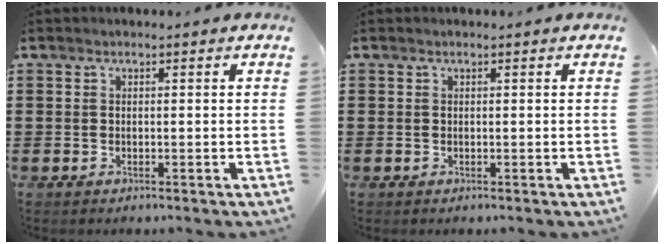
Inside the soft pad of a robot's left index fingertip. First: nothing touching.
{"total": 0.0}